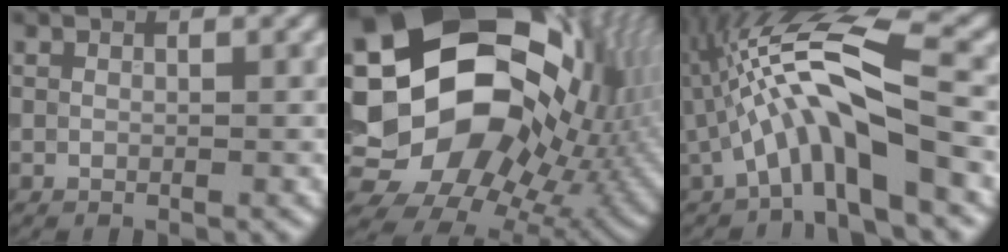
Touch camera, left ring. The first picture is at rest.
{"total": 20.1, "force": [2.5, 15.9, 12.0], "torque": [-0.189, -0.012, 0.065]}
{"total": 9.5, "force": [-1.6, 2.2, 9.1], "torque": [-0.164, 0.027, -0.035]}